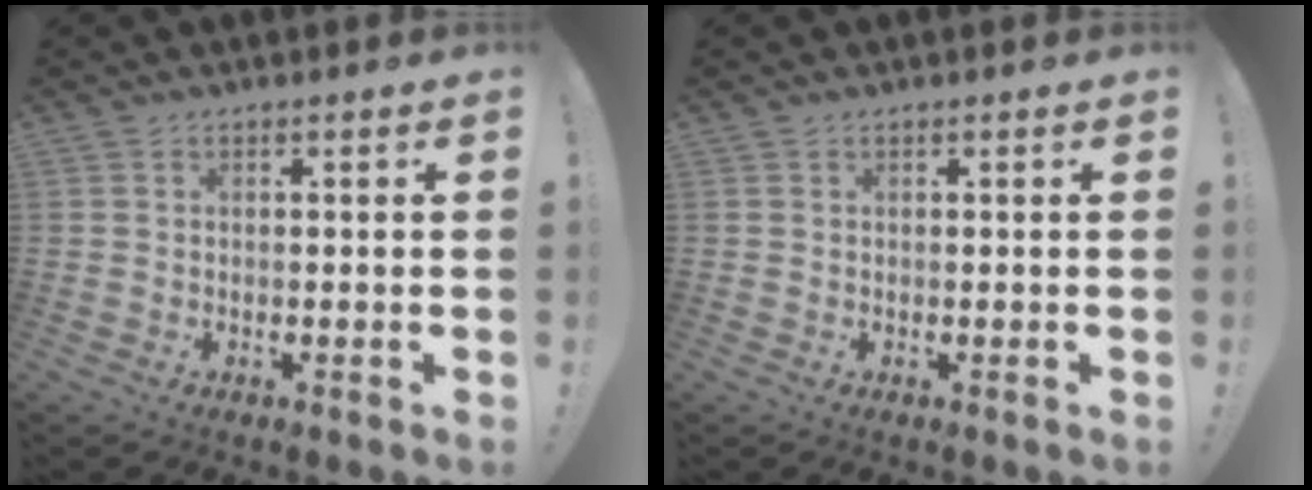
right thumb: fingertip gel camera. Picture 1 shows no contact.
{"total": 0.0}